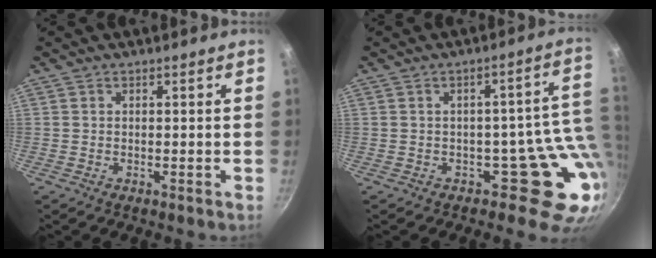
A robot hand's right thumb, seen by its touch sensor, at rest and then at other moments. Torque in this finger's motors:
{"motor_torque": [2.41, 1.79, 1.00, -1.10, 0.02]}